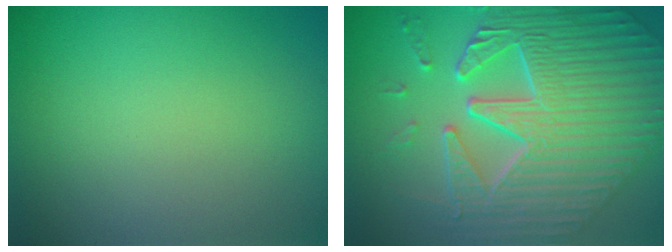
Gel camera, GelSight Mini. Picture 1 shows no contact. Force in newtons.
{"total": 9.4, "press": 7.4, "slide": 5.9}